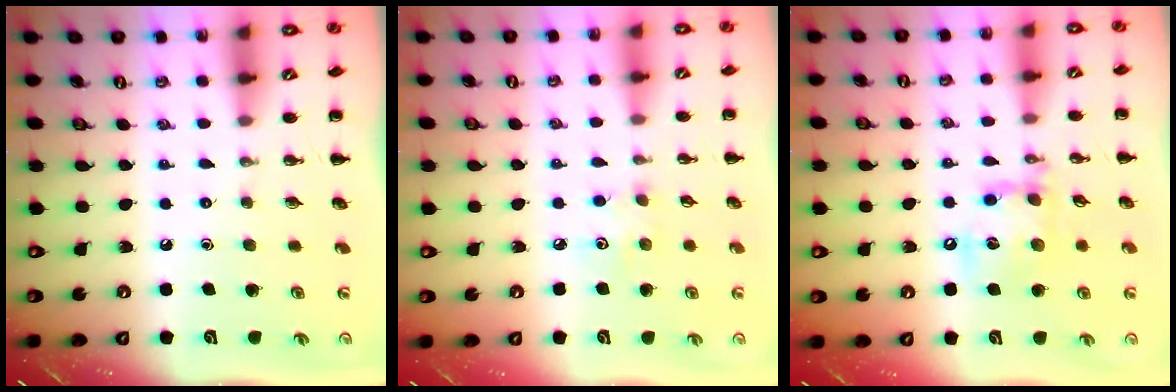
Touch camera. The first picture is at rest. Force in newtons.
{"total": 3.3, "press": 3.2, "slide": 0.8}
{"total": 13.7, "press": 13.5, "slide": 2.3}